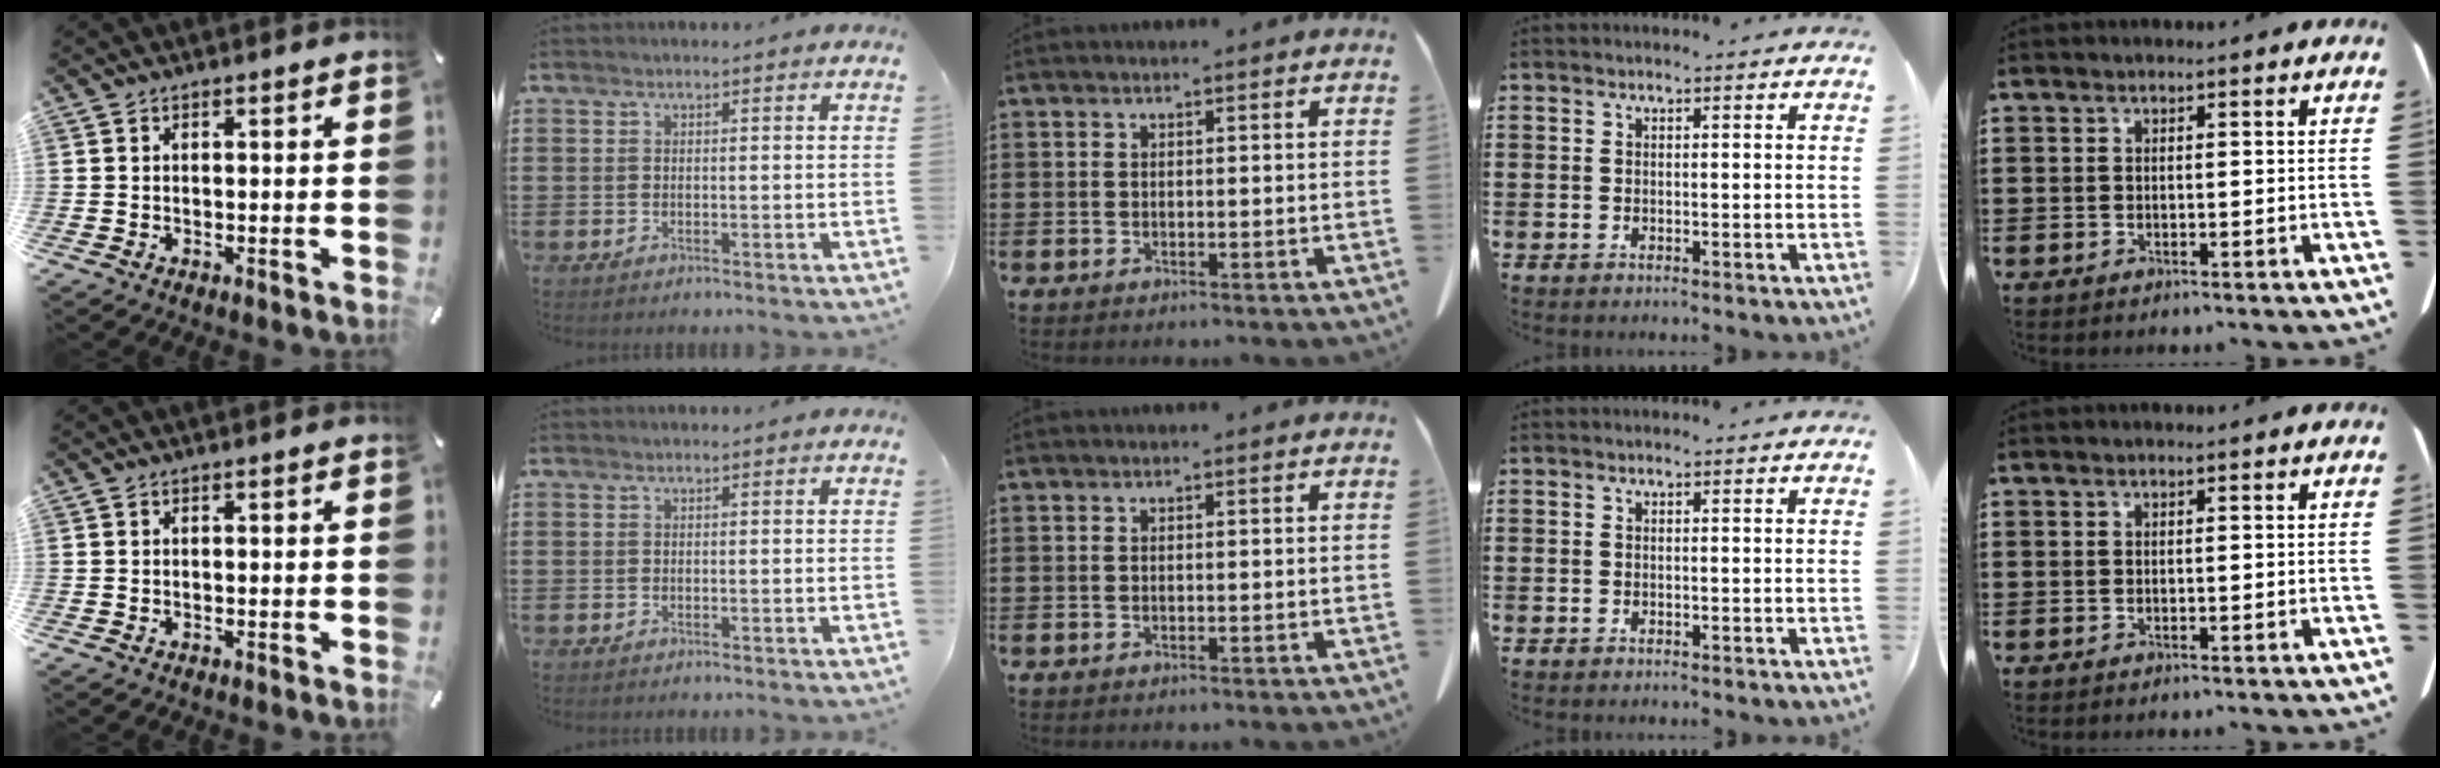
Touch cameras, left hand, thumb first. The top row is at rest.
{}